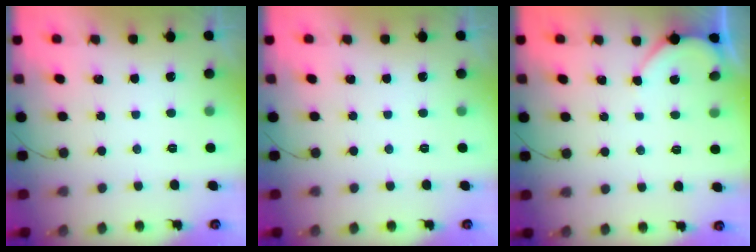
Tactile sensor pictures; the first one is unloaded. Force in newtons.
{"total": 0.0}
{"total": 3.2, "press": 3.2, "slide": 0.3}